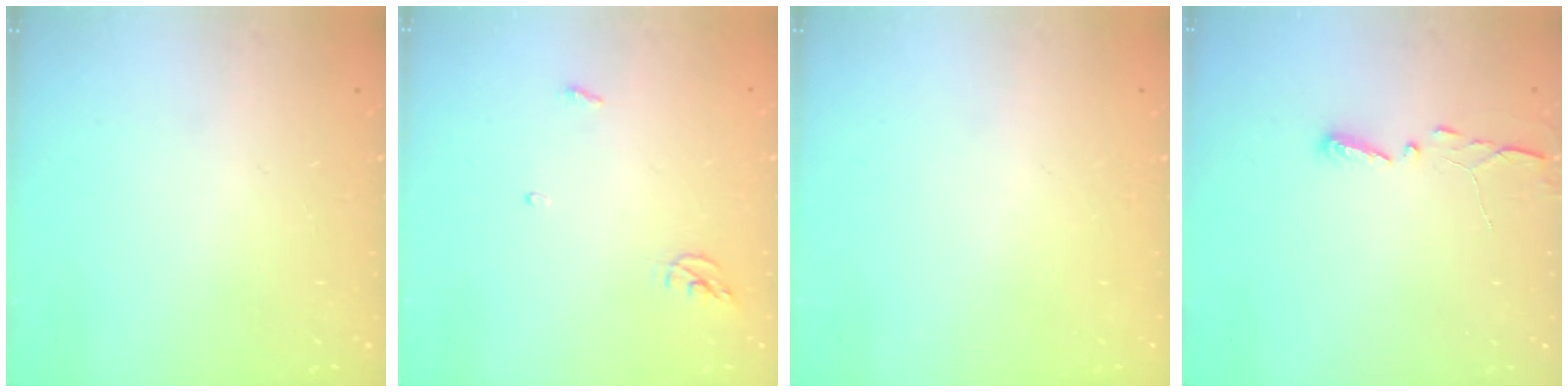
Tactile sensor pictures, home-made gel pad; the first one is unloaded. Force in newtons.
{"total": 3.8, "press": 3.8, "slide": 0.3}
{"total": 0.0}
{"total": 2.9, "press": 2.9, "slide": 0.4}